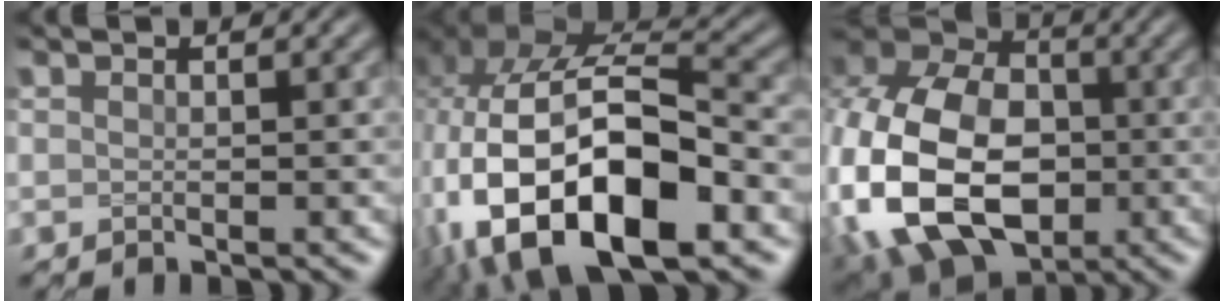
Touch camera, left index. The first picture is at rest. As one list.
[{"total": 17.2, "force": [-5.3, 9.8, 13.1], "torque": [-0.242, -0.021, -0.077]}, {"total": 19.8, "force": [-3.7, 14.7, 12.8], "torque": [-0.275, -0.035, -0.080]}]